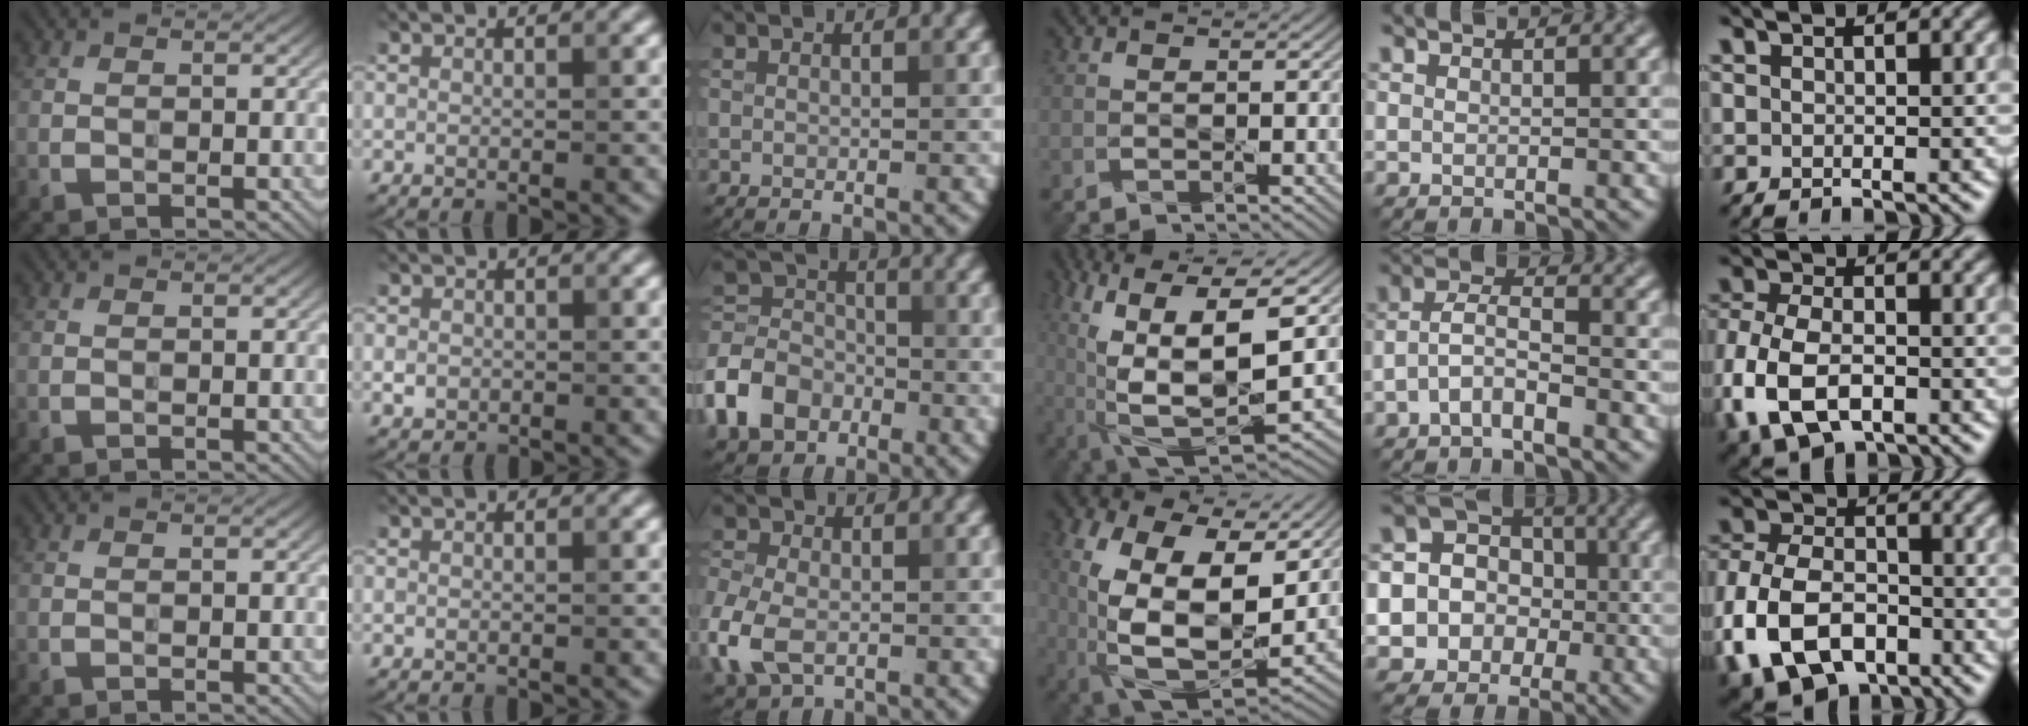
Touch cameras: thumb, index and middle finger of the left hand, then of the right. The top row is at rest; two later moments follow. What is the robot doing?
{"motion": "wipe", "object": "plastic plate"}